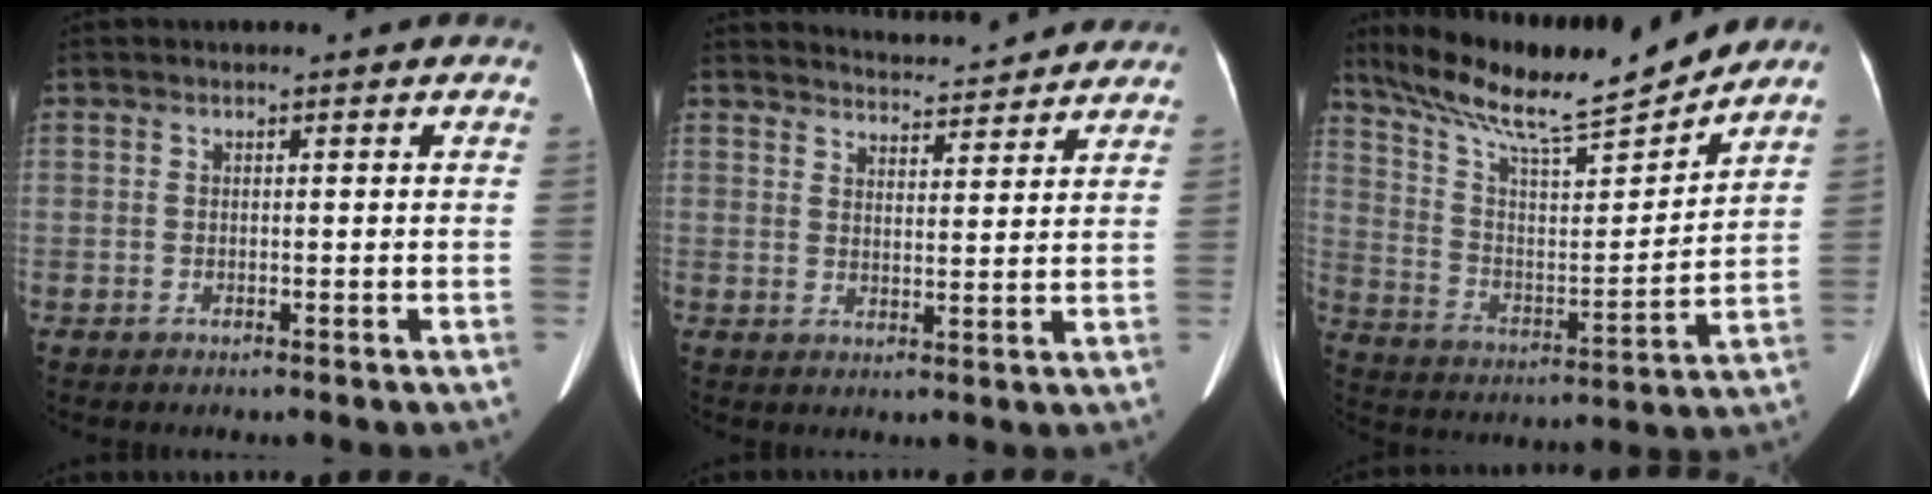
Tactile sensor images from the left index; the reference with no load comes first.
{"total": 9.3, "force": [9.1, 1.3, 1.5], "torque": [-0.023, 0.012, 0.119]}
{"total": 18.1, "force": [16.1, 0.9, 8.2], "torque": [-0.150, -0.002, 0.273]}